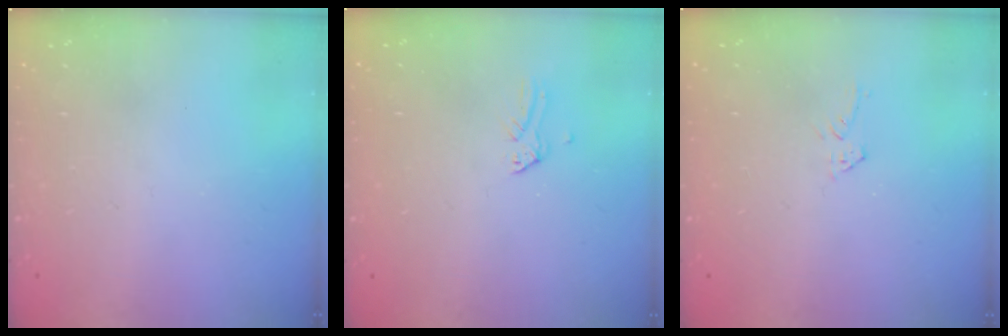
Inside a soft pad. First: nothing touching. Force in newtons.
{"total": 0.0}
{"total": 4.2, "press": 4.2, "slide": 0.3}